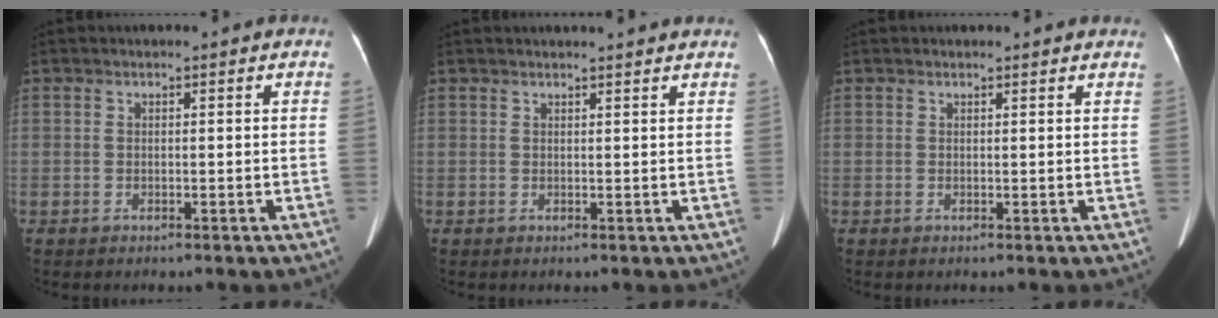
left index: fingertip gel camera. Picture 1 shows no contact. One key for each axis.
{"total": 4.8, "fx": 4.6, "fy": 0.0, "fz": 1.5, "tx": -0.015, "ty": 0.006, "tz": 0.046}
{"total": 3.4, "fx": 3.2, "fy": 0.6, "fz": 1.0, "tx": -0.010, "ty": 0.002, "tz": 0.027}